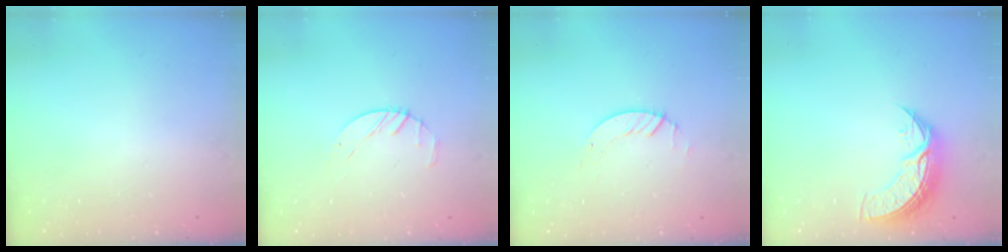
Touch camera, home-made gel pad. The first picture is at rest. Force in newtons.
{"total": 2.5, "press": 2.5, "slide": 0.4}
{"total": 1.3, "press": 1.2, "slide": 0.1}
{"total": 7.9, "press": 7.9, "slide": 0.6}